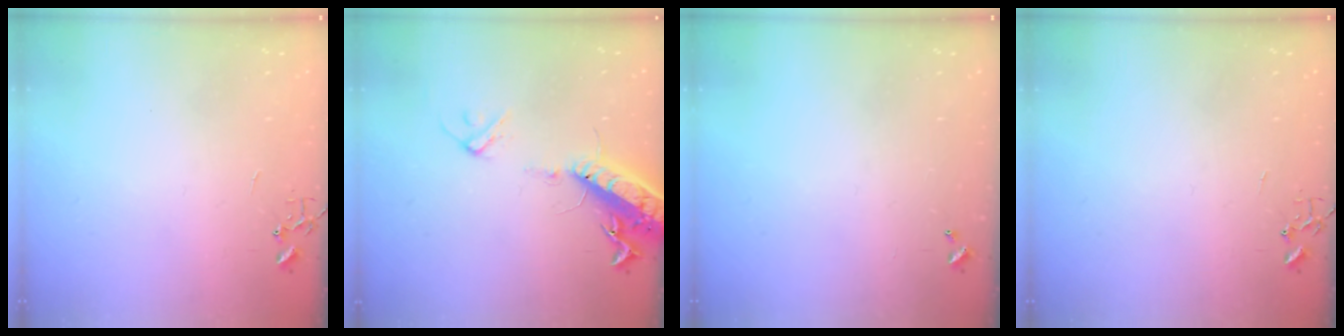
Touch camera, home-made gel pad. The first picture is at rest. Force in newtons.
{"total": 15.6, "press": 15.2, "slide": 3.5}
{"total": 0.0}
{"total": 0.0}